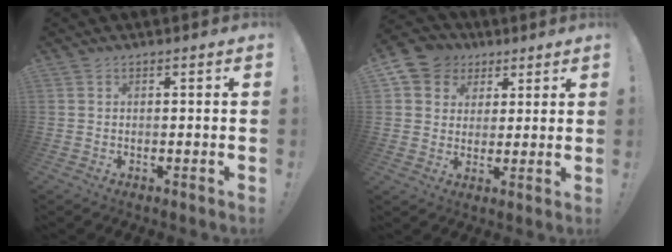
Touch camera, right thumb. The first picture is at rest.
{"total": 8.4, "force": [3.4, 7.5, 1.9], "torque": [-0.032, -0.016, 0.071]}